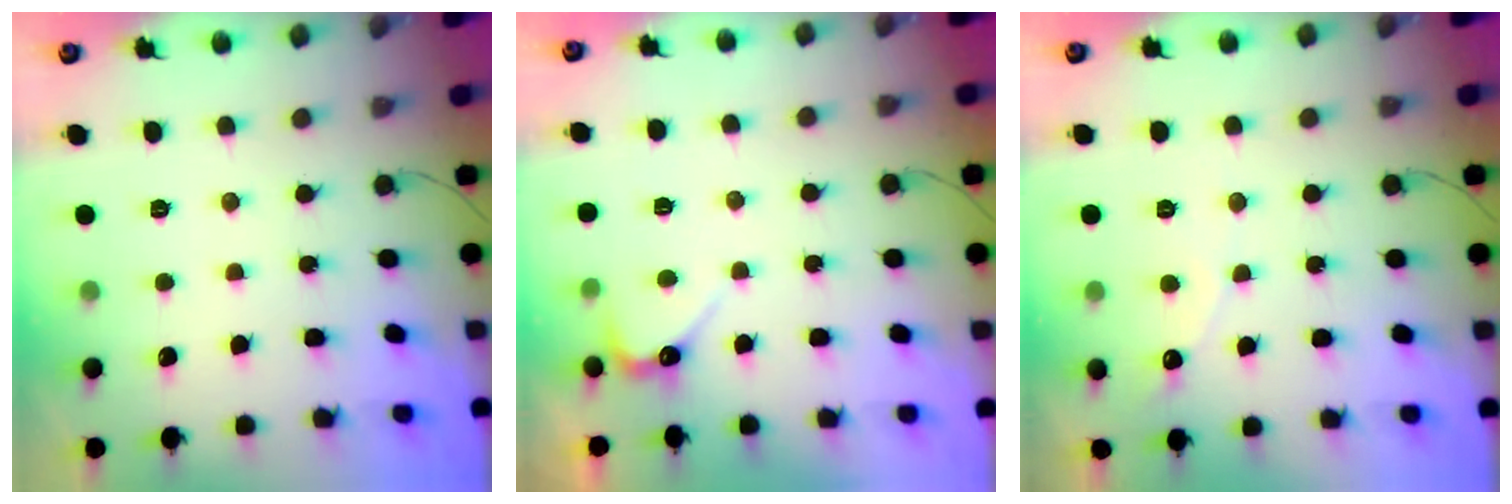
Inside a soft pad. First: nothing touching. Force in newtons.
{"total": 2.9, "press": 2.9, "slide": 0.3}
{"total": 3.8, "press": 3.8, "slide": 0.3}